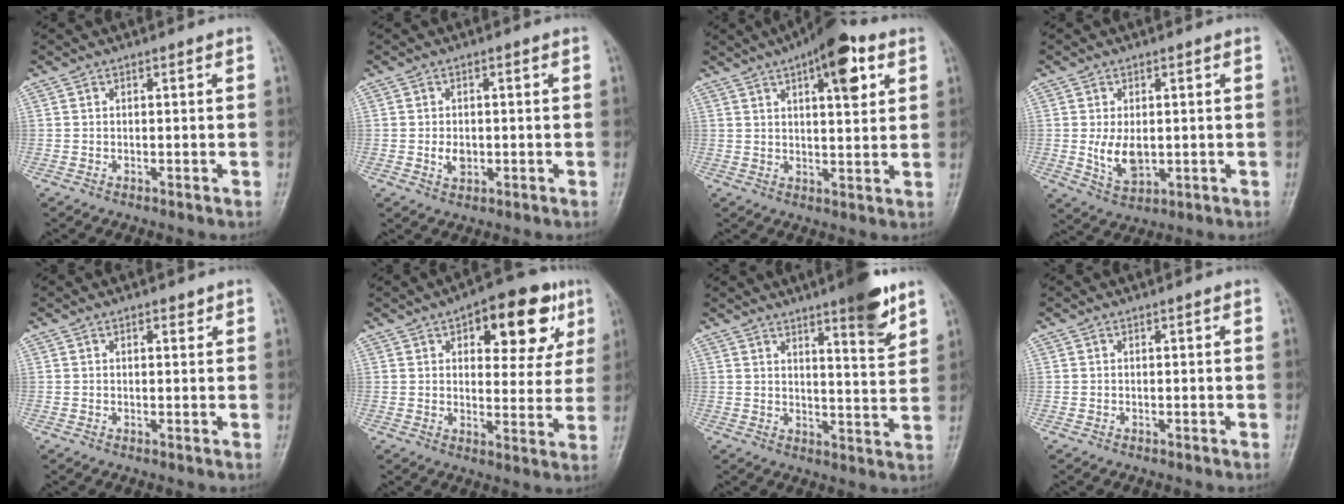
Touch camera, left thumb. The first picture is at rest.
{"total": 2.8, "force": [-0.4, 2.0, 1.9], "torque": [-0.029, -0.001, -0.005]}
{"total": 11.5, "force": [5.4, 4.1, 9.3], "torque": [-0.109, -0.012, 0.073]}
{"total": 6.2, "force": [-0.1, 3.7, 4.9], "torque": [-0.080, -0.014, 0.010]}
{"total": 1.3, "force": [0.9, 0.6, 0.8], "torque": [-0.005, -0.003, 0.011]}
{"total": 15.0, "force": [6.9, 7.2, 11.2], "torque": [-0.094, -0.011, 0.088]}
{"total": 9.4, "force": [6.2, 1.5, 6.9], "torque": [-0.084, -0.040, 0.086]}
{"total": 0.0}